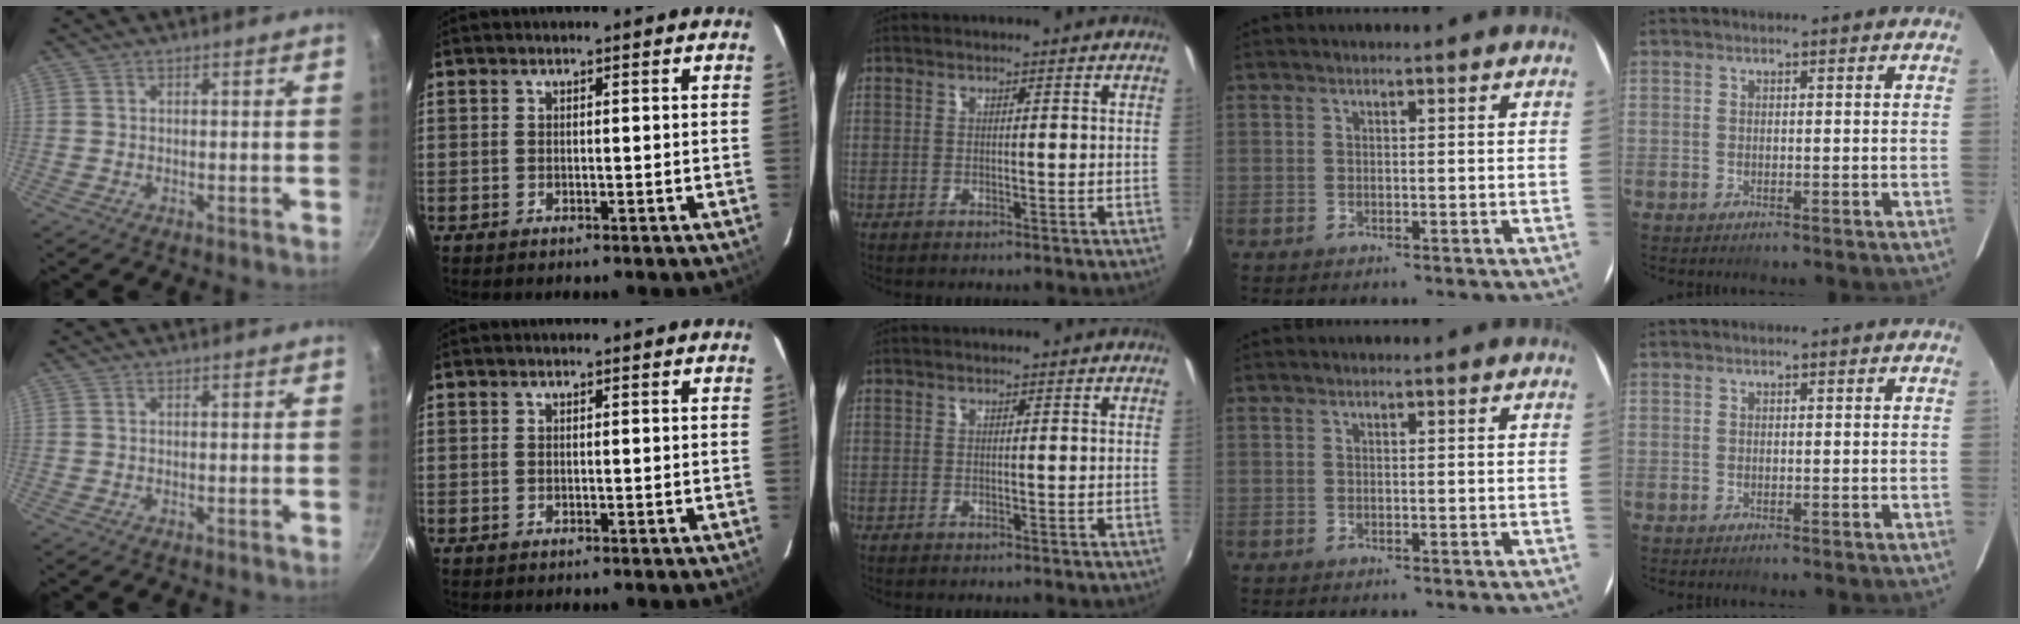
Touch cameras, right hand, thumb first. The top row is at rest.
{}